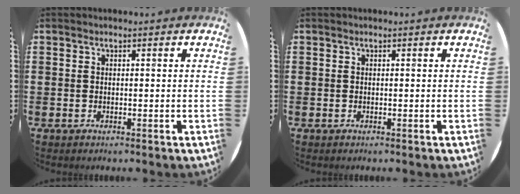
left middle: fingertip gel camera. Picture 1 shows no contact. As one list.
[{"total": 0.0}]